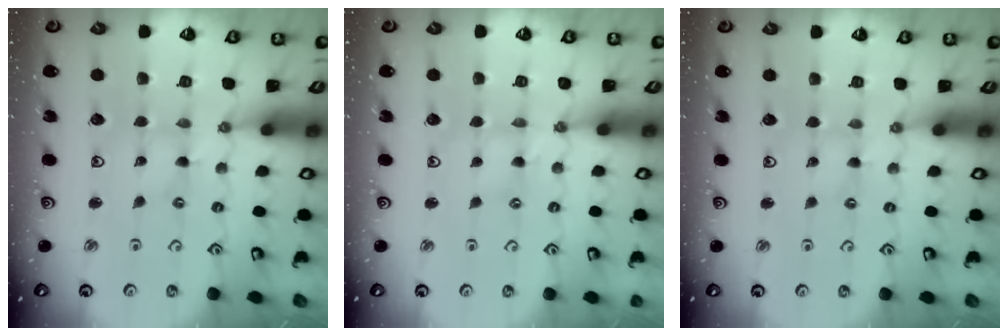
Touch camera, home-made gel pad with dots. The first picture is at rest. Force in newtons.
{"total": 0.7, "press": 0.6, "slide": 0.2}
{"total": 0.6, "press": 0.6, "slide": 0.2}